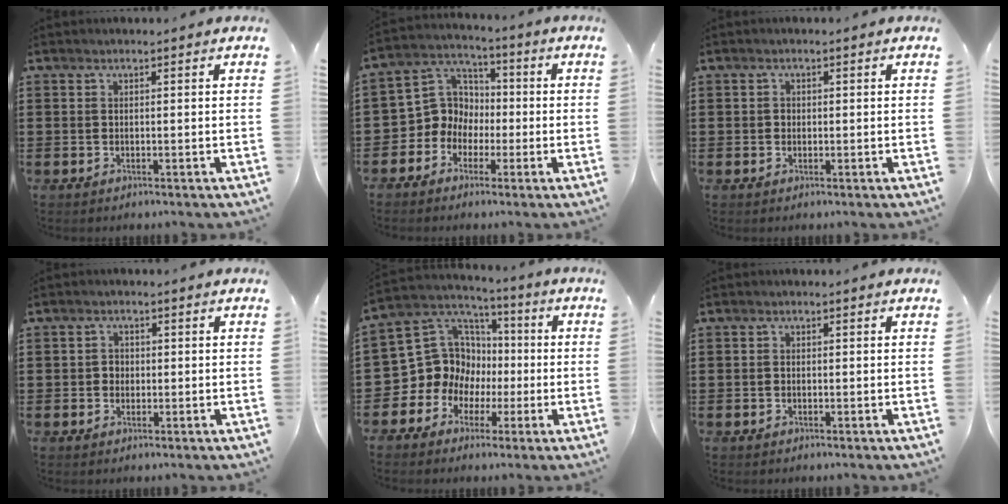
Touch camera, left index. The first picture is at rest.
{"total": 7.7, "force": [-2.0, 7.3, 1.8], "torque": [-0.083, 0.006, -0.046]}
{"total": 0.8, "force": [0.0, 0.8, 0.2], "torque": [-0.008, 0.006, 0.000]}
{"total": 1.6, "force": [-0.1, 1.5, 0.5], "torque": [-0.015, 0.007, -0.005]}
{"total": 12.0, "force": [0.0, 11.6, 3.0], "torque": [-0.110, -0.019, 0.010]}
{"total": 0.6, "force": [-0.3, 0.5, 0.2], "torque": [-0.005, 0.001, -0.007]}